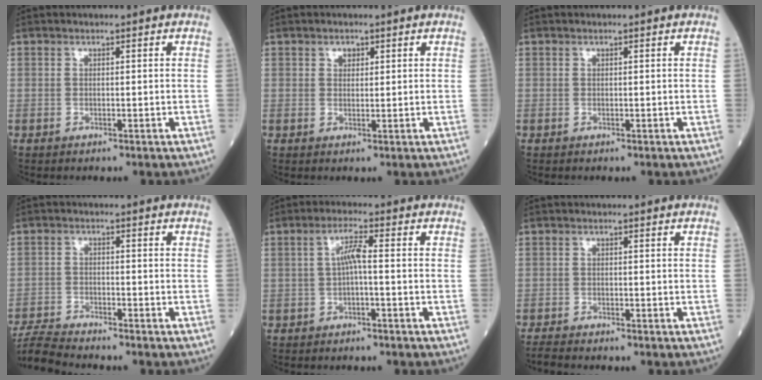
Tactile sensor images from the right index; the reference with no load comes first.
{"total": 1.4, "force": [0.8, 0.9, 0.6], "torque": [-0.006, -0.002, 0.011]}
{"total": 0.0}
{"total": 5.9, "force": [-5.7, -1.2, 0.6], "torque": [-0.014, -0.011, -0.111]}
{"total": 3.2, "force": [-0.2, 0.2, 3.2], "torque": [-0.059, 0.010, -0.003]}
{"total": 2.0, "force": [-2.0, -0.3, 0.4], "torque": [-0.015, -0.010, -0.039]}